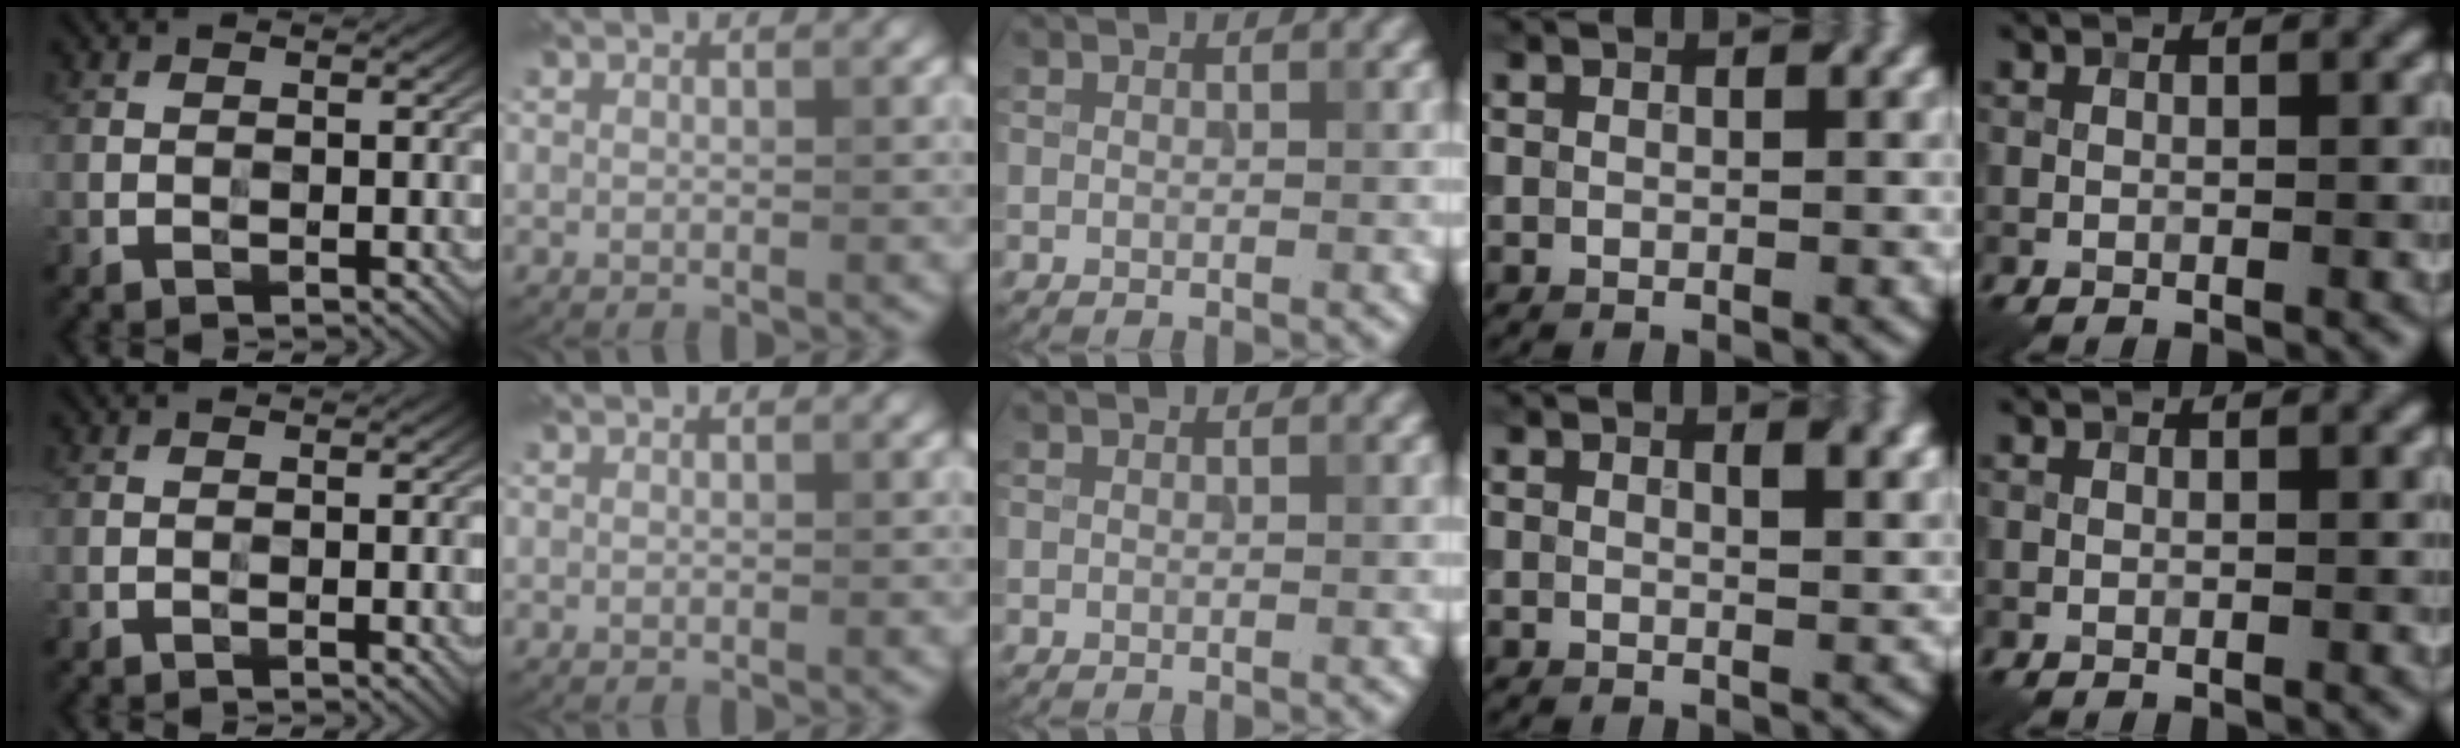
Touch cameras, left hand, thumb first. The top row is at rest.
{"thumb": {"total": 1.7, "force": [-0.1, 0.3, 1.7], "torque": [-0.023, -0.002, -0.001]}, "ring": {"total": 2.1, "force": [1.2, 0.8, 1.5], "torque": [-0.018, 0.000, 0.020]}}